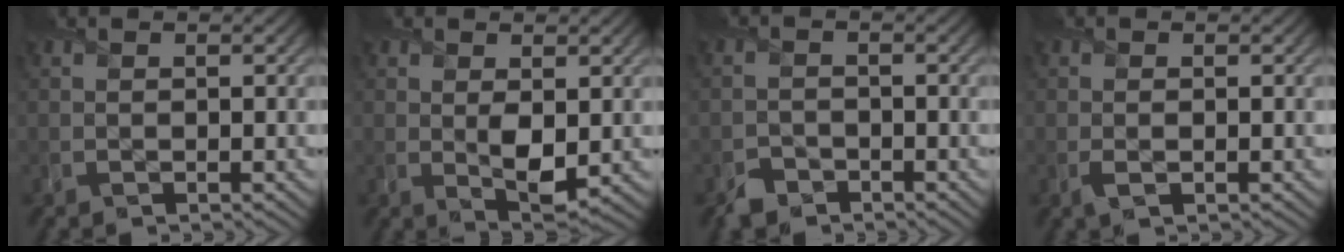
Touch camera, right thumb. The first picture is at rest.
{"total": 3.3, "force": [0.4, 1.8, 2.8], "torque": [-0.057, -0.009, 0.015]}
{"total": 2.1, "force": [-1.8, 1.1, 0.3], "torque": [0.000, 0.000, -0.042]}
{"total": 1.0, "force": [-0.2, 0.5, 0.8], "torque": [-0.018, -0.002, -0.006]}